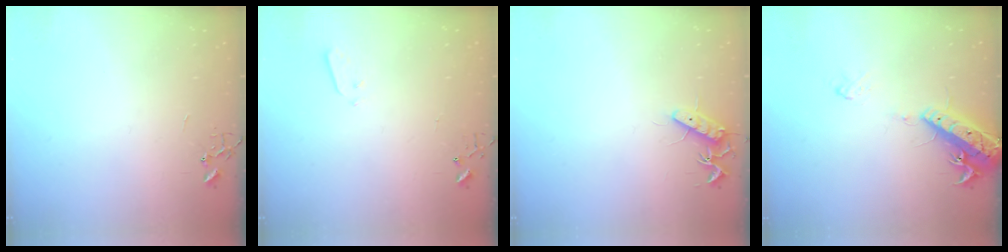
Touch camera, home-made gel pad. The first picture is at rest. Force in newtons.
{"total": 3.1, "press": 3.1, "slide": 0.7}
{"total": 11.5, "press": 11.5, "slide": 1.0}
{"total": 15.1, "press": 14.7, "slide": 3.5}